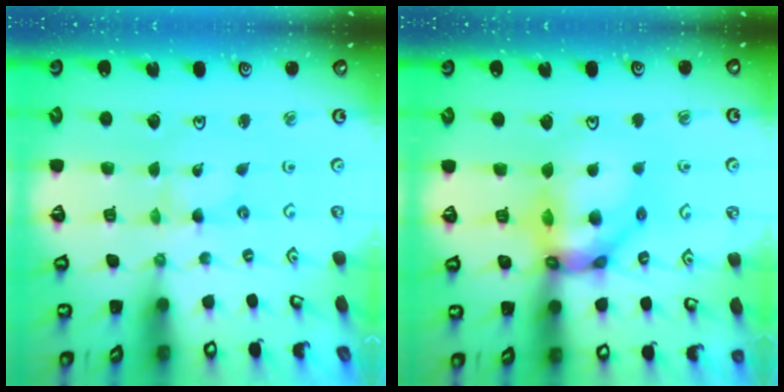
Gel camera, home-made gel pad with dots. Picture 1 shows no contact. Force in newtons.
{"total": 14.4, "press": 14.3, "slide": 2.0}